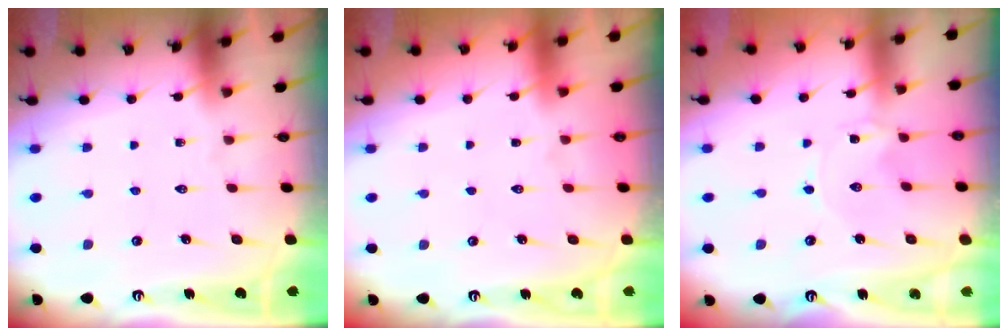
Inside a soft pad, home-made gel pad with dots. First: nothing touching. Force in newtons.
{"total": 1.5, "press": 1.5, "slide": 0.1}
{"total": 0.0}